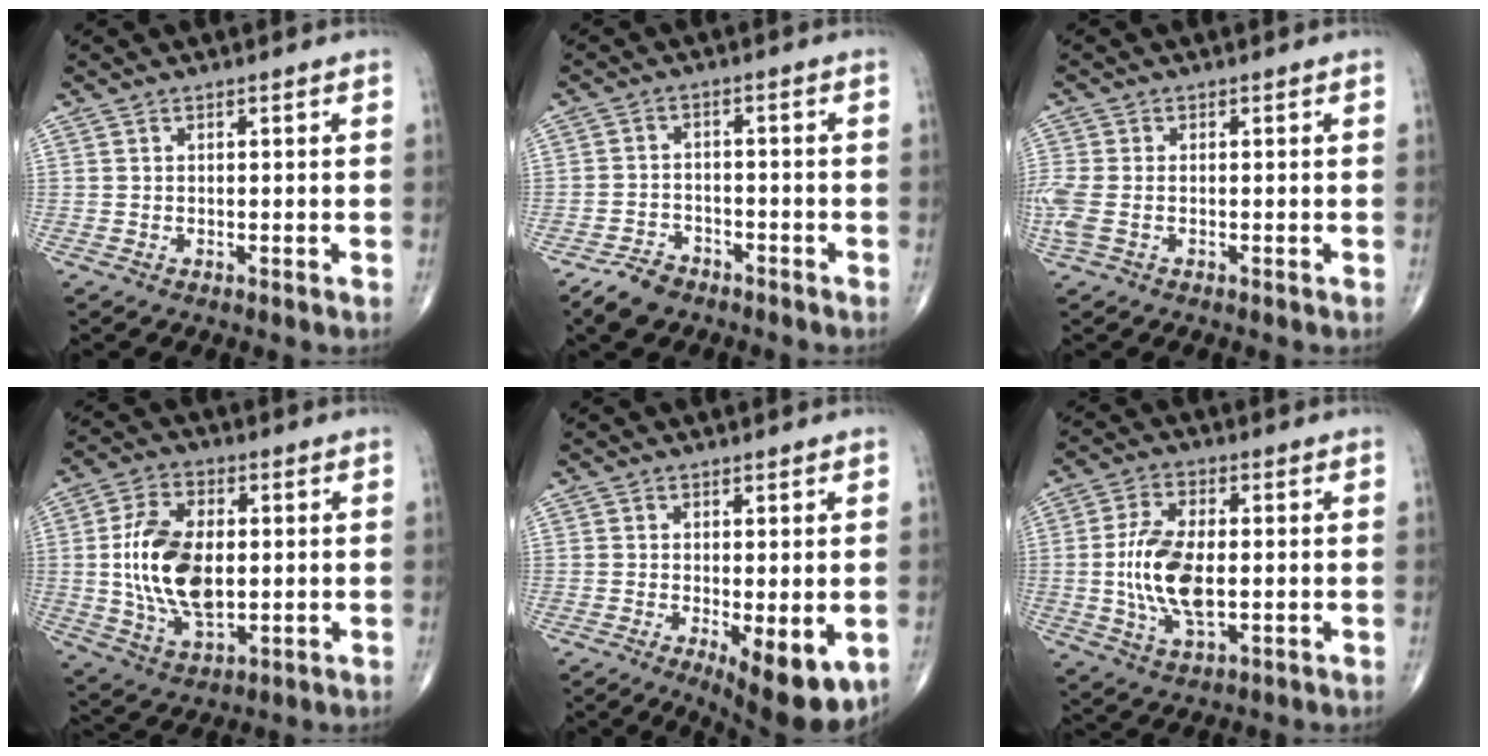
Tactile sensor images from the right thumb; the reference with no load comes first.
{"total": 5.3, "force": [-4.1, 2.9, 1.7], "torque": [-0.028, 0.014, -0.075]}
{"total": 5.4, "force": [-1.0, 3.2, 4.3], "torque": [-0.134, 0.001, -0.018]}
{"total": 15.1, "force": [0.4, 8.5, 12.5], "torque": [-0.227, -0.004, 0.011]}
{"total": 10.0, "force": [-3.0, 3.6, 8.9], "torque": [-0.117, -0.022, -0.035]}
{"total": 12.0, "force": [-0.7, 5.8, 10.4], "torque": [-0.207, -0.003, -0.011]}